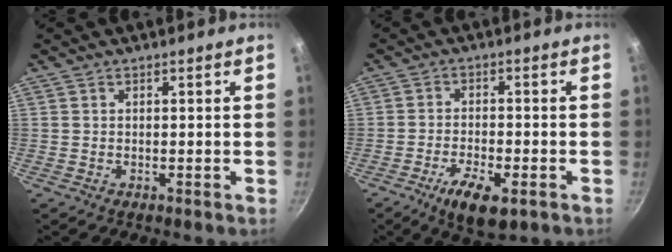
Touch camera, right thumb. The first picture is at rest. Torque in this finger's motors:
{"motor_torque": [0.90, 1.05, 0.98, -0.31, 0.25]}